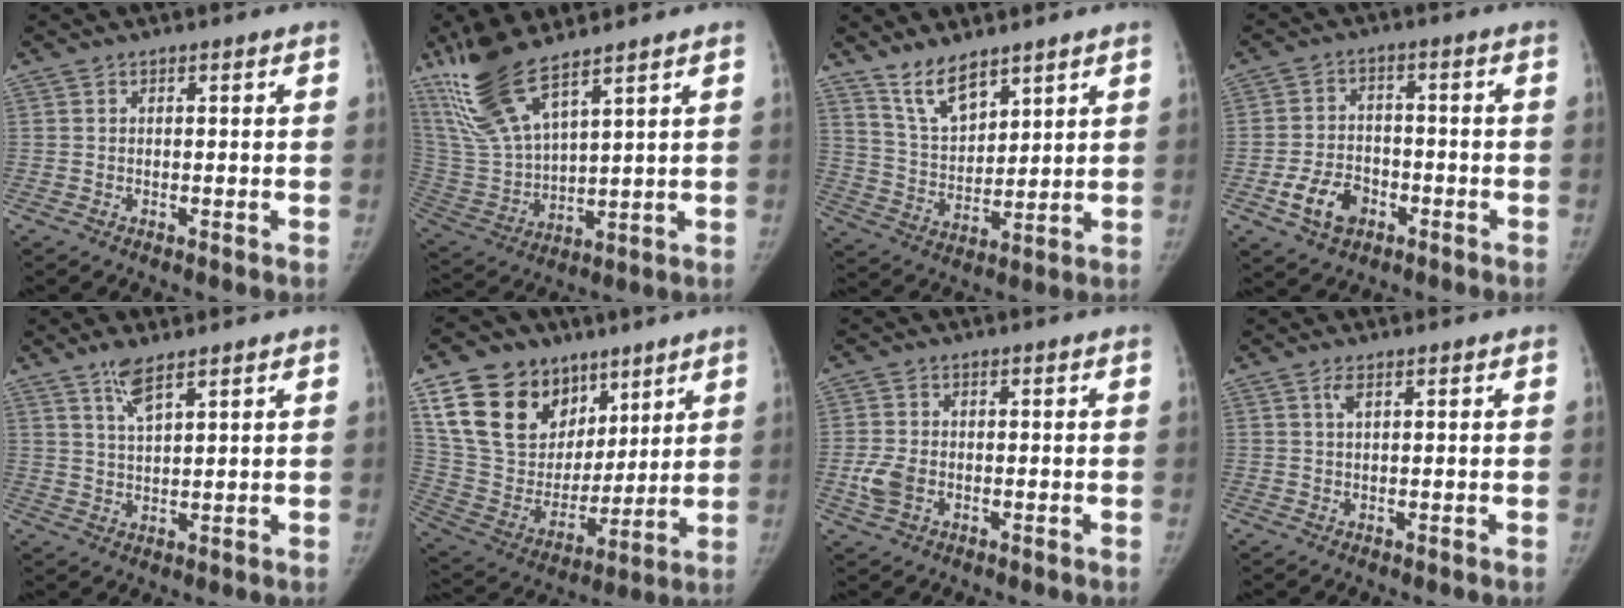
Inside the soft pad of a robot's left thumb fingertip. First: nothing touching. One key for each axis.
{"total": 15.3, "fx": 10.7, "fy": 4.2, "fz": 10.1, "tx": -0.208, "ty": -0.045, "tz": 0.228}
{"total": 8.6, "fx": 6.6, "fy": 3.5, "fz": 4.3, "tx": -0.059, "ty": -0.048, "tz": 0.137}
{"total": 8.2, "fx": -3.8, "fy": 5.7, "fz": 4.5, "tx": -0.066, "ty": 0.022, "tz": -0.062}
{"total": 4.2, "fx": 3.0, "fy": 0.9, "fz": 2.8, "tx": -0.053, "ty": -0.018, "tz": 0.062}
{"total": 22.5, "fx": 11.7, "fy": 16.2, "fz": 10.4, "tx": -0.156, "ty": -0.025, "tz": 0.226}
{"total": 4.5, "fx": -1.3, "fy": 3.1, "fz": 3.0, "tx": -0.068, "ty": 0.004, "tz": -0.024}
{"total": 1.1, "fx": 0.5, "fy": 0.3, "fz": 1.0, "tx": -0.025, "ty": 0.005, "tz": 0.010}